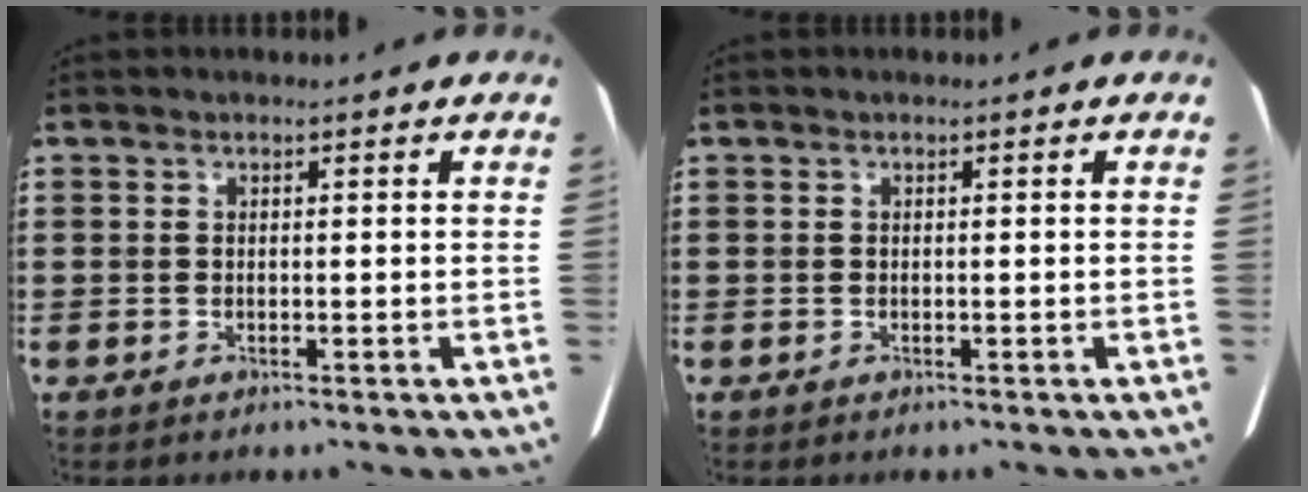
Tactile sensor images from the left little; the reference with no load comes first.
{"total": 0.0}